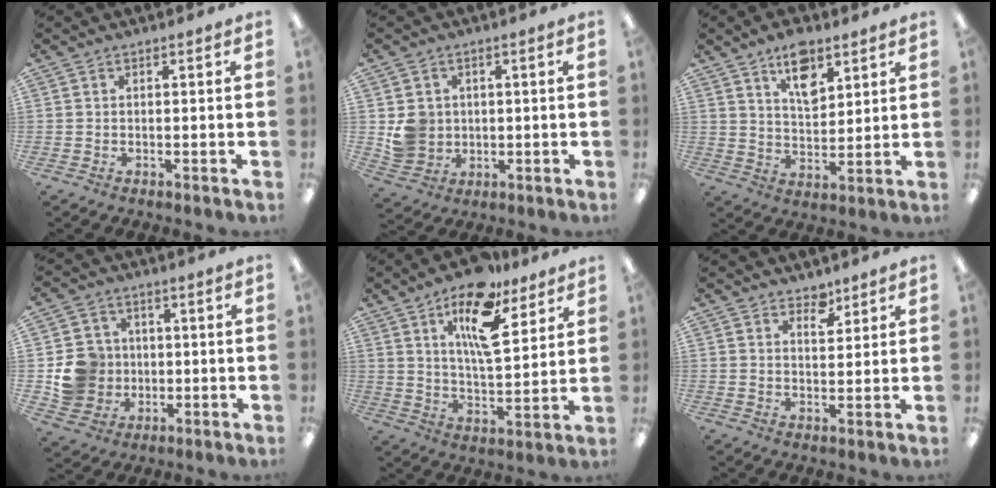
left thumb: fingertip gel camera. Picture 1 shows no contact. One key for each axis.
{"total": 6.3, "fx": 0.9, "fy": 6.1, "fz": 1.6, "tx": -0.021, "ty": 0.006, "tz": 0.022}
{"total": 9.8, "fx": 6.3, "fy": 5.0, "fz": 5.6, "tx": -0.080, "ty": -0.029, "tz": 0.109}
{"total": 10.0, "fx": -0.8, "fy": 9.5, "fz": 2.8, "tx": -0.060, "ty": 0.015, "tz": -0.002}
{"total": 17.0, "fx": 10.2, "fy": 6.9, "fz": 11.8, "tx": -0.184, "ty": -0.042, "tz": 0.165}
{"total": 4.2, "fx": 3.3, "fy": 2.1, "fz": 1.6, "tx": -0.007, "ty": -0.019, "tz": 0.054}